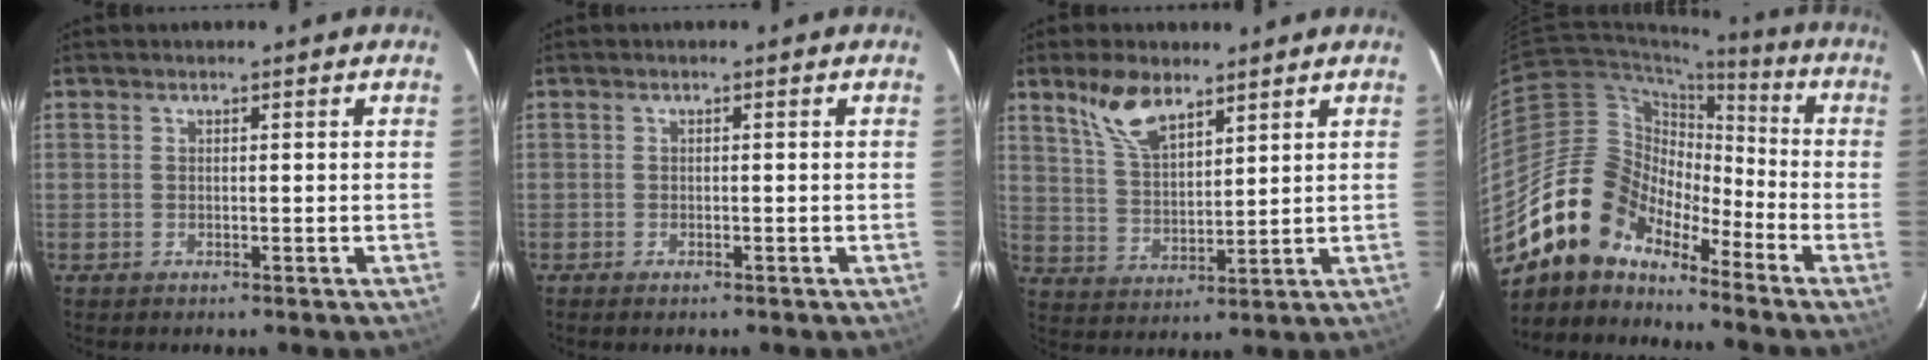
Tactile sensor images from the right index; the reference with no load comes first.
{"total": 1.1, "force": [-0.9, 0.5, 0.5], "torque": [-0.010, -0.004, -0.016]}
{"total": 8.9, "force": [6.2, 3.8, 5.2], "torque": [-0.098, 0.012, 0.127]}
{"total": 14.2, "force": [-11.5, 7.3, 3.9], "torque": [-0.076, 0.031, -0.223]}